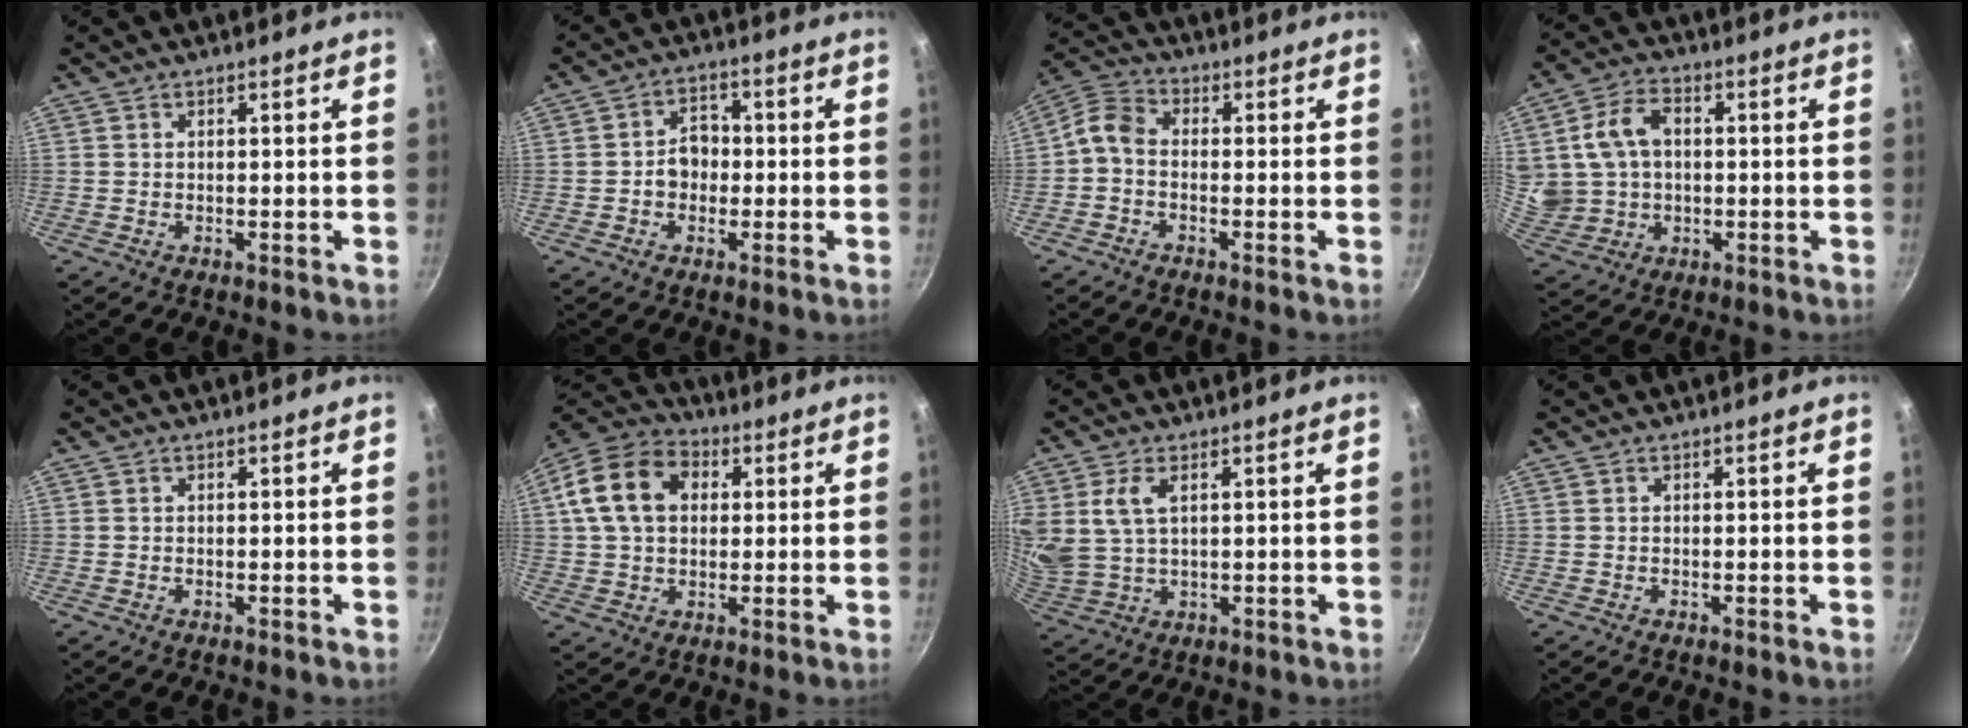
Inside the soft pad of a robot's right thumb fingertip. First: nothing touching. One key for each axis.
{"total": 5.5, "fx": -0.8, "fy": 4.5, "fz": 3.1, "tx": -0.015, "ty": 0.017, "tz": -0.015}
{"total": 4.9, "fx": -1.6, "fy": 3.4, "fz": 3.3, "tx": -0.074, "ty": 0.035, "tz": -0.047}
{"total": 13.4, "fx": 1.6, "fy": 10.3, "fz": 8.3, "tx": -0.143, "ty": 0.010, "tz": 0.040}
{"total": 0.0}
{"total": 14.8, "fx": 3.3, "fy": 10.8, "fz": 9.6, "tx": -0.156, "ty": 0.020, "tz": 0.043}
{"total": 7.7, "fx": 2.6, "fy": 4.4, "fz": 5.8, "tx": -0.115, "ty": -0.012, "tz": 0.061}
{"total": 0.0}